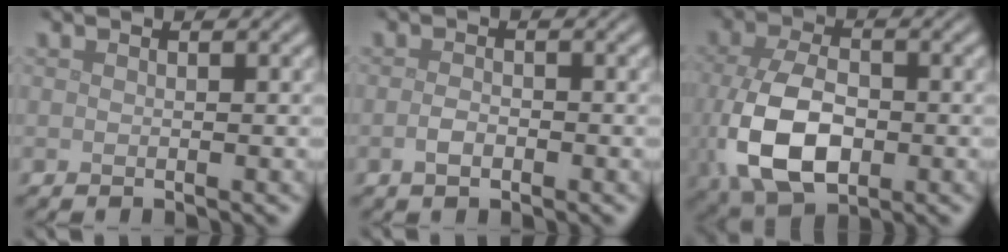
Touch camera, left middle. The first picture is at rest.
{"total": 1.3, "force": [-0.6, 0.7, 1.0], "torque": [-0.022, -0.001, -0.013]}
{"total": 8.5, "force": [-1.5, 5.3, 6.5], "torque": [-0.151, -0.018, -0.021]}